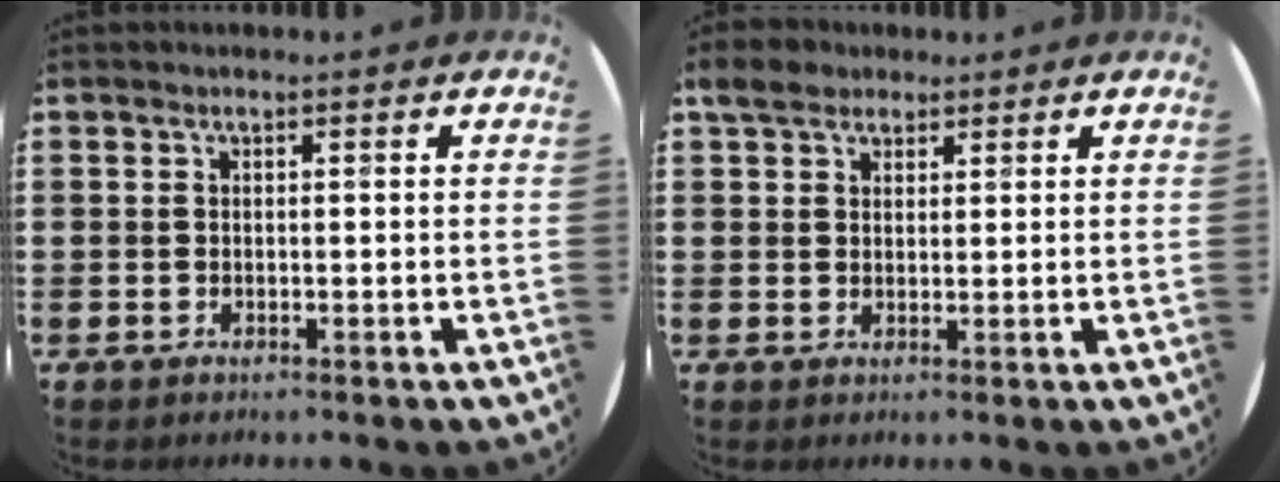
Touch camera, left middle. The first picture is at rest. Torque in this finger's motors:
{"motor_torque": [0.66, -0.61, 0.07, 0.08]}